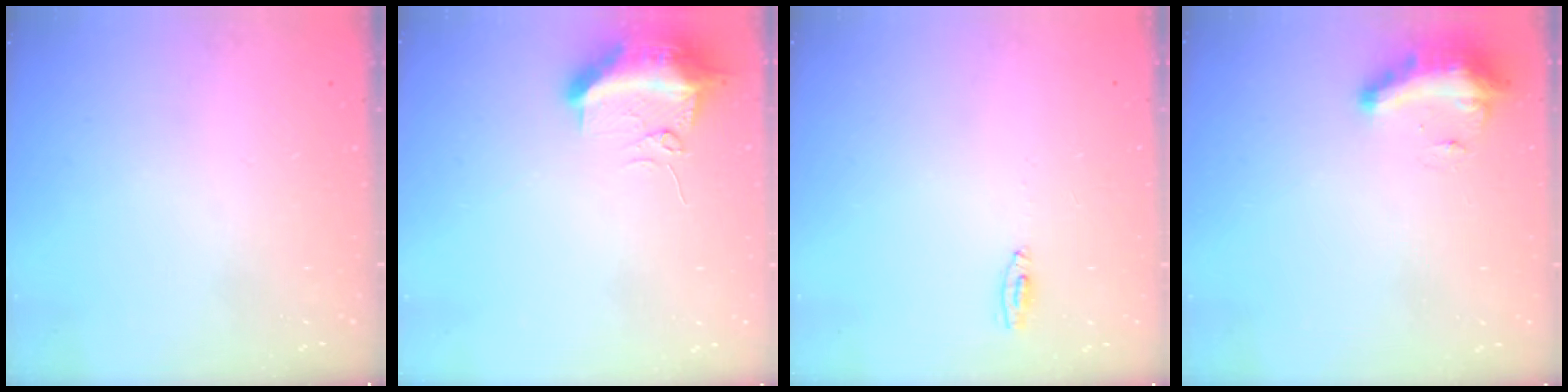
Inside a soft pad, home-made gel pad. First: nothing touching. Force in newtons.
{"total": 11.0, "press": 10.9, "slide": 1.3}
{"total": 4.2, "press": 2.6, "slide": 3.3}
{"total": 9.2, "press": 9.1, "slide": 0.5}